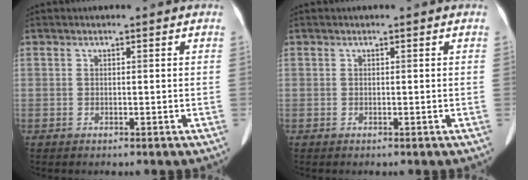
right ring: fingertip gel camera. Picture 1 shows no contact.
{"total": 0.0}